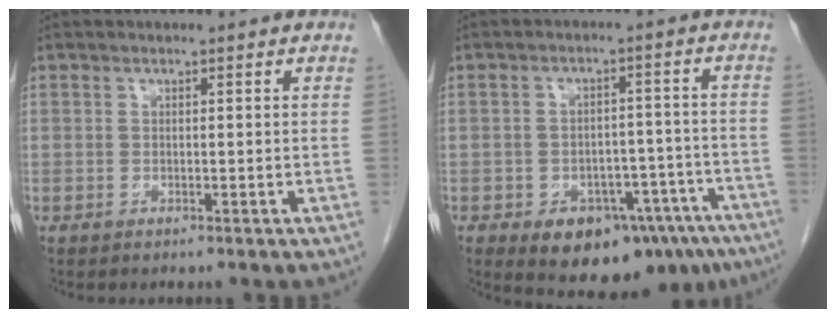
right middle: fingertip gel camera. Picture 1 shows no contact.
{"total": 14.8, "force": [-9.4, 7.9, 8.2], "torque": [-0.084, 0.025, -0.120]}